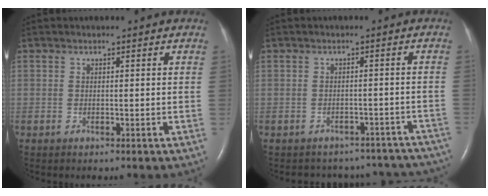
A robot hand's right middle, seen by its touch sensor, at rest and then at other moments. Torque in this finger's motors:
{"motor_torque": [0.70, -0.80, 0.04, 0.00]}